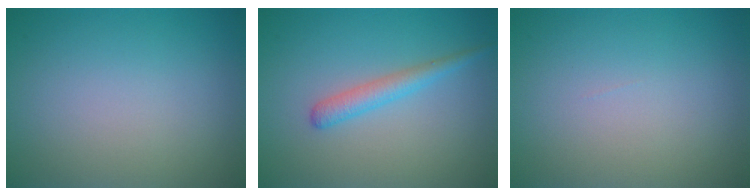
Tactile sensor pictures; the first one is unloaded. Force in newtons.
{"total": 2.1, "press": 2.1, "slide": 0.1}
{"total": 0.0}